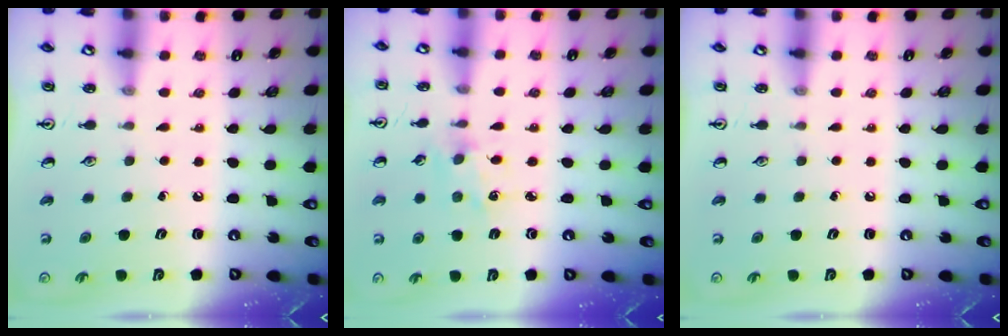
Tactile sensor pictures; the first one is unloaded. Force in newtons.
{"total": 1.1, "press": 1.1, "slide": 0.1}
{"total": 0.0}